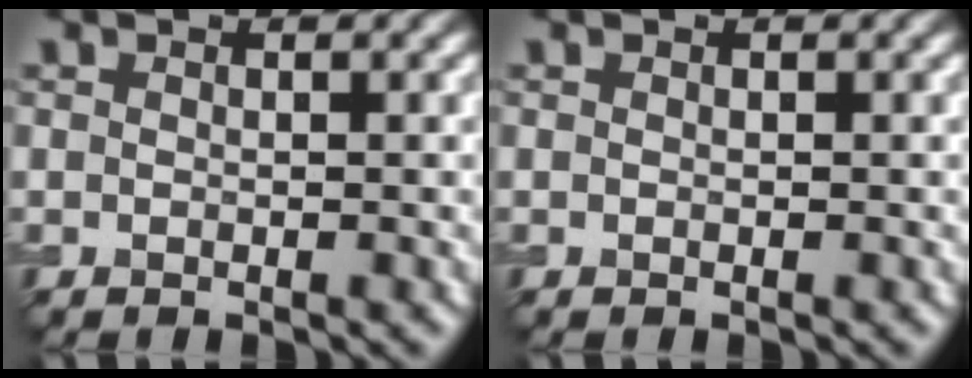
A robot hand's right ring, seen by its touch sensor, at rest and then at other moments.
{"total": 0.0}